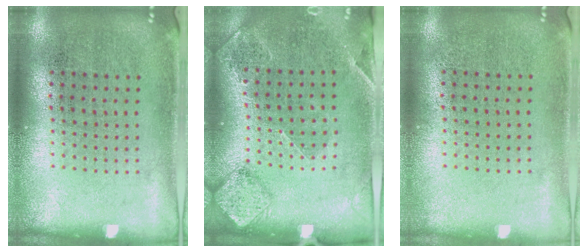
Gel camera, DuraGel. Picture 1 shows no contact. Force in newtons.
{"total": 1.6, "press": 1.5, "slide": 0.5}
{"total": 0.0}